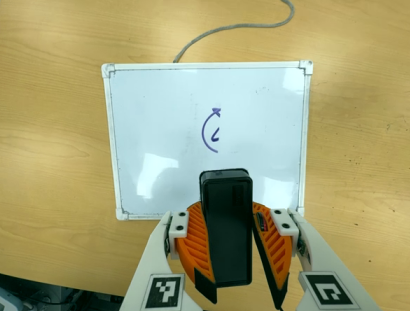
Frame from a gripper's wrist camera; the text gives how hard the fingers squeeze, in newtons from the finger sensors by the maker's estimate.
{"total": 12.0, "left": 12.3, "right": 11.8}